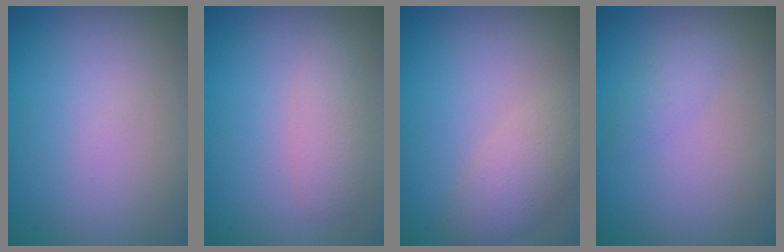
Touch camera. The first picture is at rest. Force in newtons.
{"total": 2.1, "press": 2.1, "slide": 0.2}
{"total": 2.9, "press": 2.9, "slide": 0.2}
{"total": 1.1, "press": 1.1, "slide": 0.0}